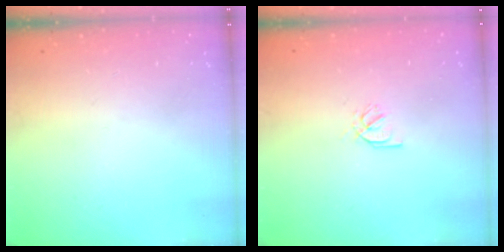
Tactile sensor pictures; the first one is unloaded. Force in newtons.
{"total": 2.1, "press": 2.1, "slide": 0.2}